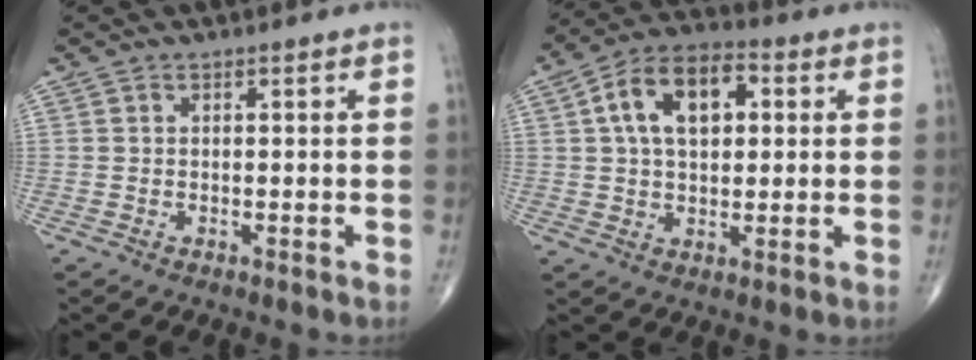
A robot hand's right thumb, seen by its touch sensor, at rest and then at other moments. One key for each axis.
{"total": 13.1, "fx": 3.0, "fy": 7.8, "fz": 10.1, "tx": -0.162, "ty": 0.021, "tz": 0.044}